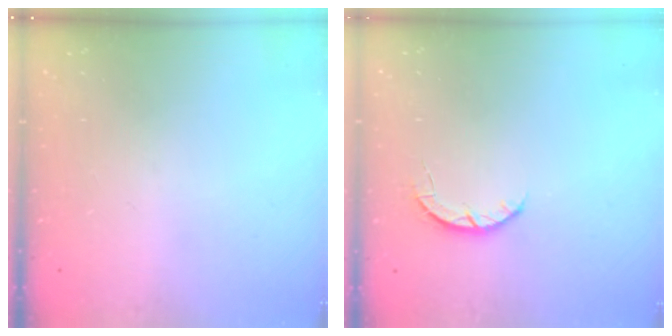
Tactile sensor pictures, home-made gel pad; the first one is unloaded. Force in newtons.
{"total": 3.3, "press": 3.3, "slide": 0.5}